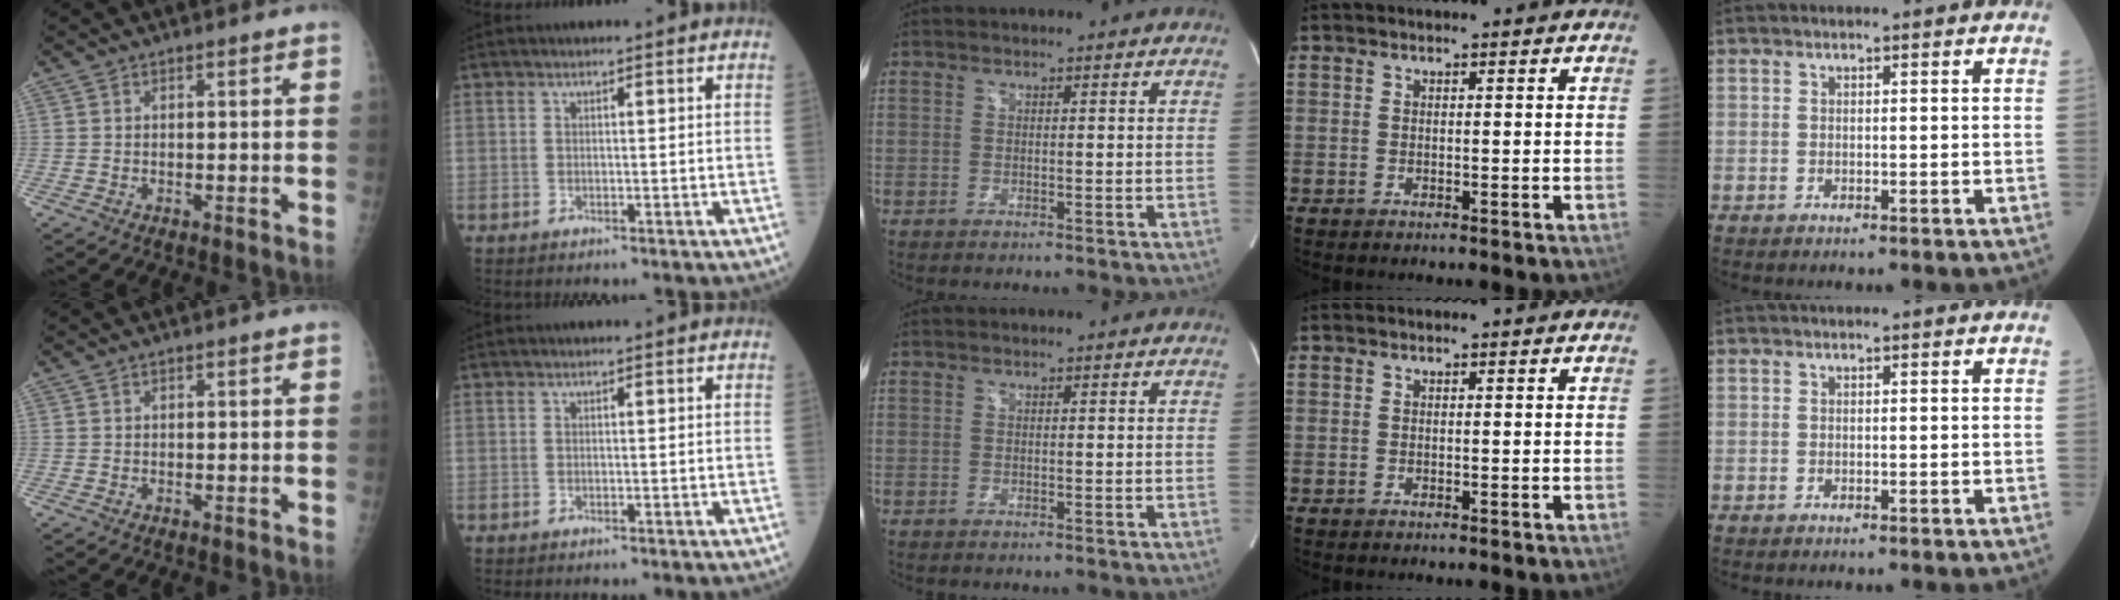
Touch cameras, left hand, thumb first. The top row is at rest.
{}